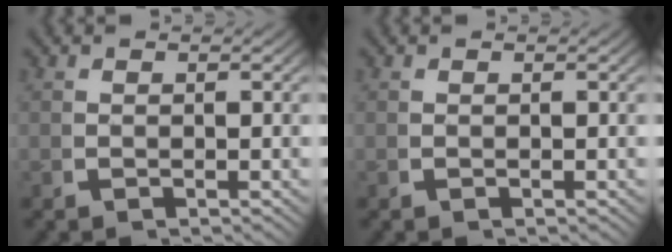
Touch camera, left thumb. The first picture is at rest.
{"total": 0.0}